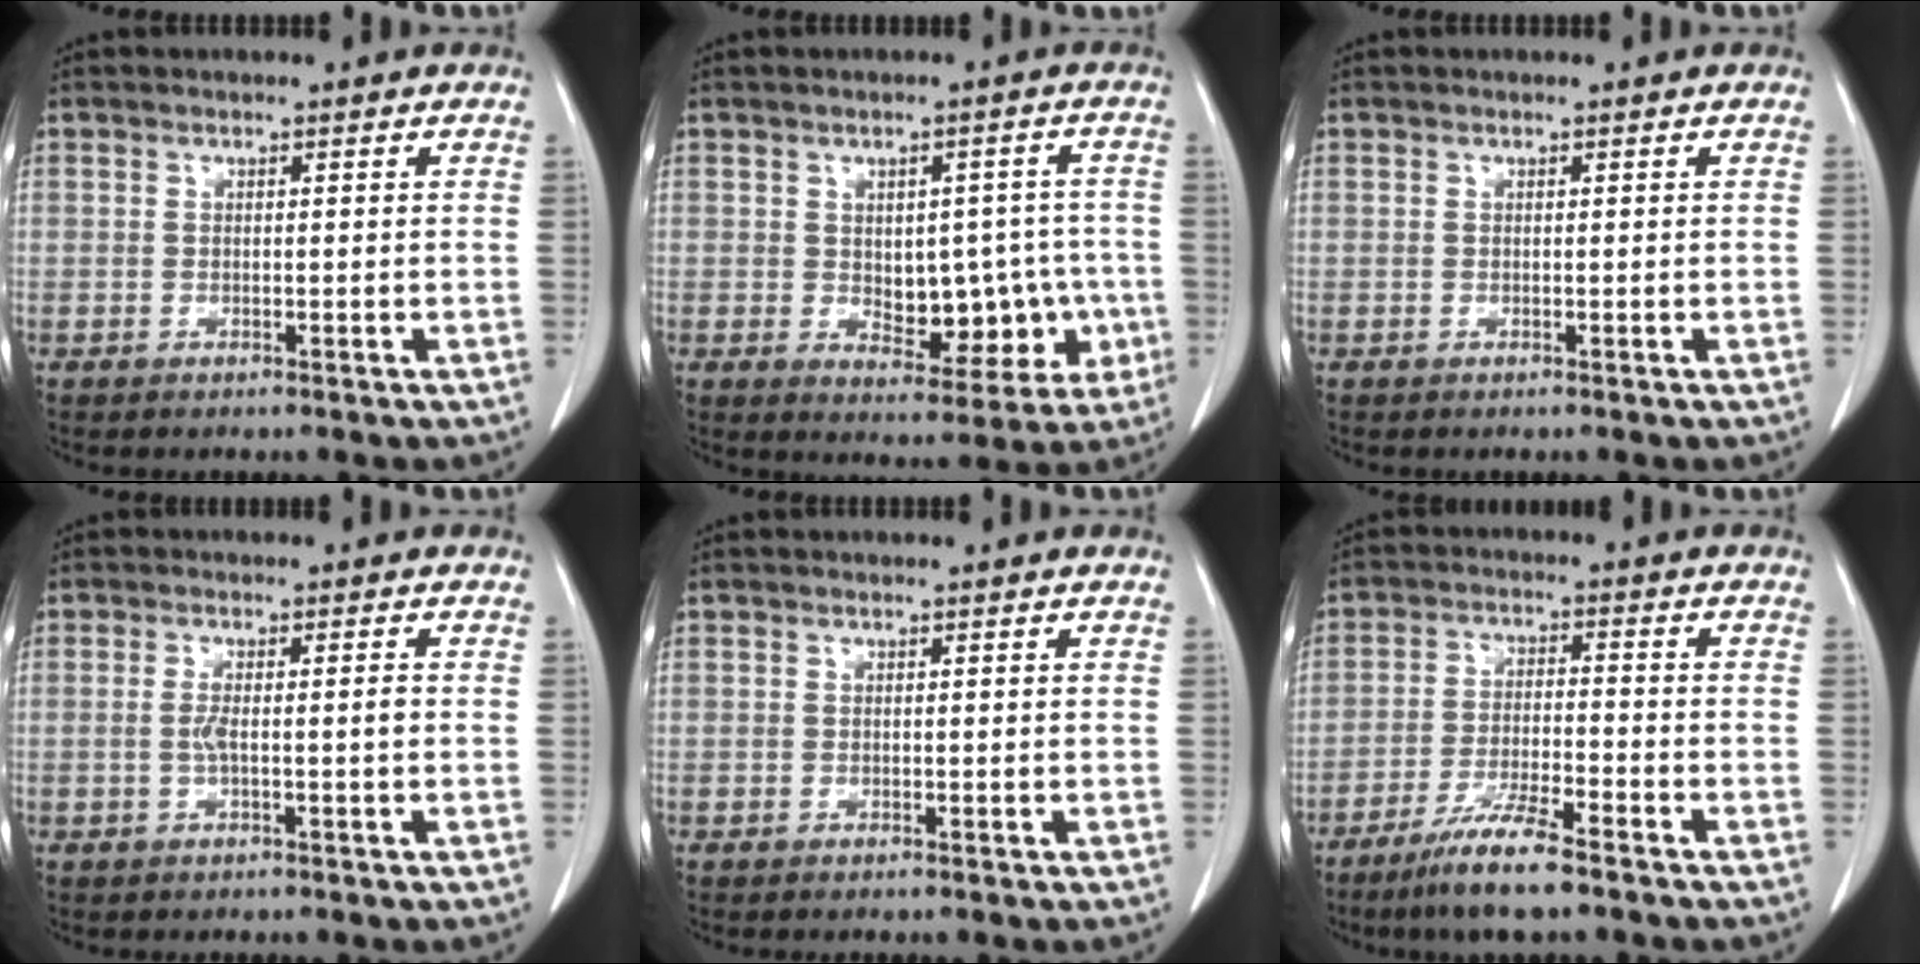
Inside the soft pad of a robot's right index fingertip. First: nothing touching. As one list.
[{"total": 9.6, "force": [-1.1, 5.8, 7.6], "torque": [-0.080, 0.022, 0.008]}, {"total": 0.0}, {"total": 2.4, "force": [-0.3, 0.2, 2.4], "torque": [-0.043, 0.002, -0.003]}, {"total": 0.0}, {"total": 8.1, "force": [-6.0, 0.3, 5.5], "torque": [-0.110, -0.021, -0.112]}]